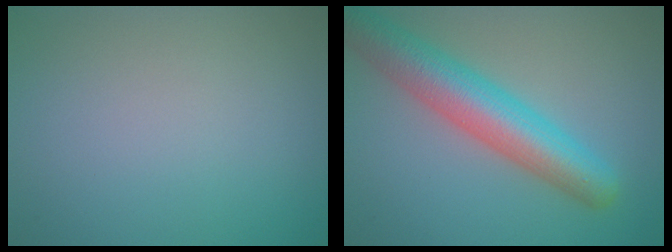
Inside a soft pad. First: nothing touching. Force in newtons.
{"total": 7.2, "press": 7.2, "slide": 0.3}